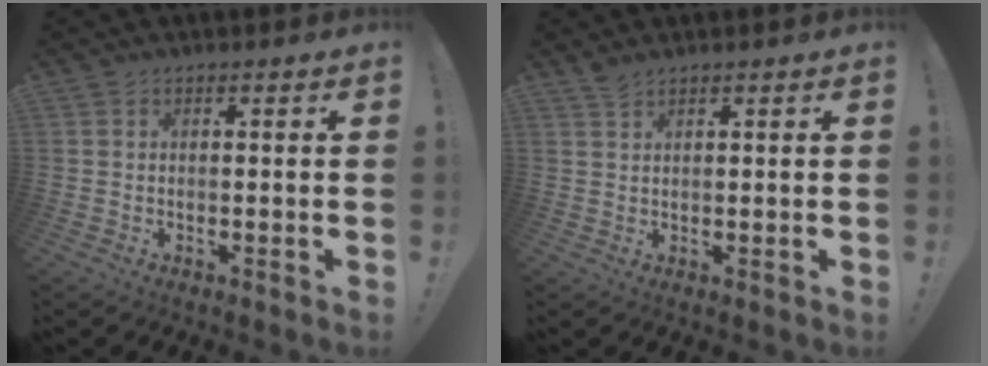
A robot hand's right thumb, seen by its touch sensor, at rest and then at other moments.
{"total": 1.9, "force": [1.7, 0.5, 0.8], "torque": [-0.023, -0.003, 0.033]}